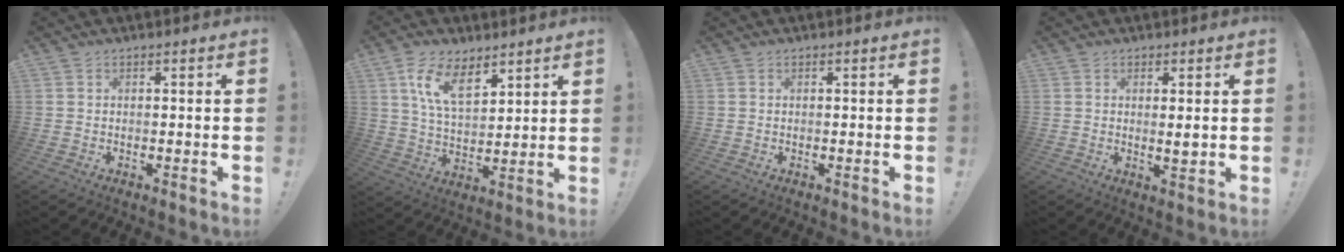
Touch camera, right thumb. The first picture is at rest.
{"total": 12.3, "force": [7.3, 6.1, 7.8], "torque": [-0.136, -0.028, 0.138]}
{"total": 0.0}
{"total": 3.0, "force": [0.7, 0.5, 2.8], "torque": [-0.032, -0.015, 0.008]}